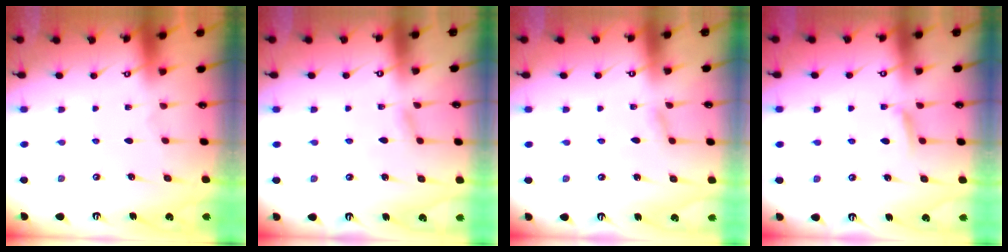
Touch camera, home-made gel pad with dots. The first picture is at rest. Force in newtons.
{"total": 3.8, "press": 3.8, "slide": 0.3}
{"total": 3.7, "press": 3.7, "slide": 0.3}
{"total": 5.0, "press": 4.9, "slide": 0.8}